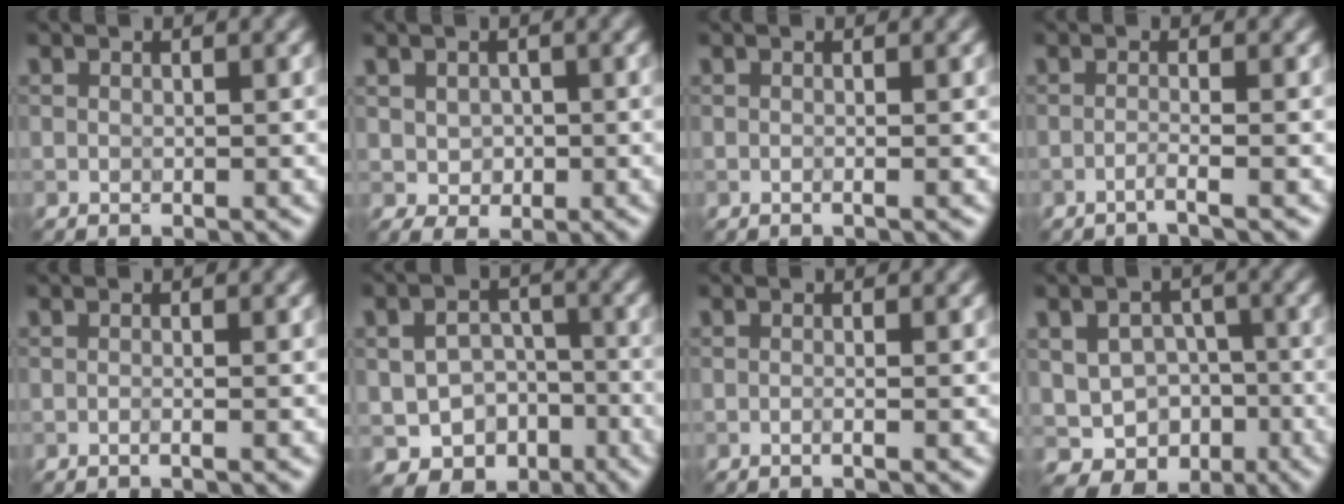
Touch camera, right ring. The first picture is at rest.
{"total": 2.0, "force": [0.2, 1.6, 1.1], "torque": [-0.022, -0.001, 0.002]}
{"total": 1.1, "force": [0.1, 0.5, 1.0], "torque": [0.004, -0.009, -0.015]}
{"total": 1.4, "force": [-0.9, 0.1, 1.1], "torque": [-0.010, 0.001, -0.031]}
{"total": 1.0, "force": [-0.1, 0.4, 0.9], "torque": [-0.001, -0.008, -0.016]}
{"total": 5.9, "force": [-2.9, 4.5, 2.6], "torque": [-0.035, -0.004, -0.035]}
{"total": 1.0, "force": [-0.1, 0.4, 1.0], "torque": [-0.001, -0.012, -0.017]}
{"total": 6.0, "force": [-1.9, 4.9, 2.9], "torque": [-0.031, -0.002, -0.031]}